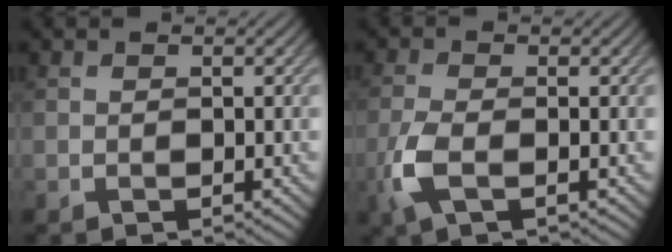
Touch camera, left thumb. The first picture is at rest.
{"total": 4.4, "force": [-1.6, 1.7, 3.7], "torque": [-0.101, -0.004, -0.042]}